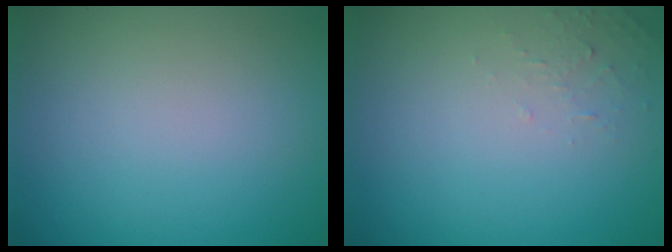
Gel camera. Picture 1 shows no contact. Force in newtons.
{"total": 0.9, "press": 0.9, "slide": 0.1}